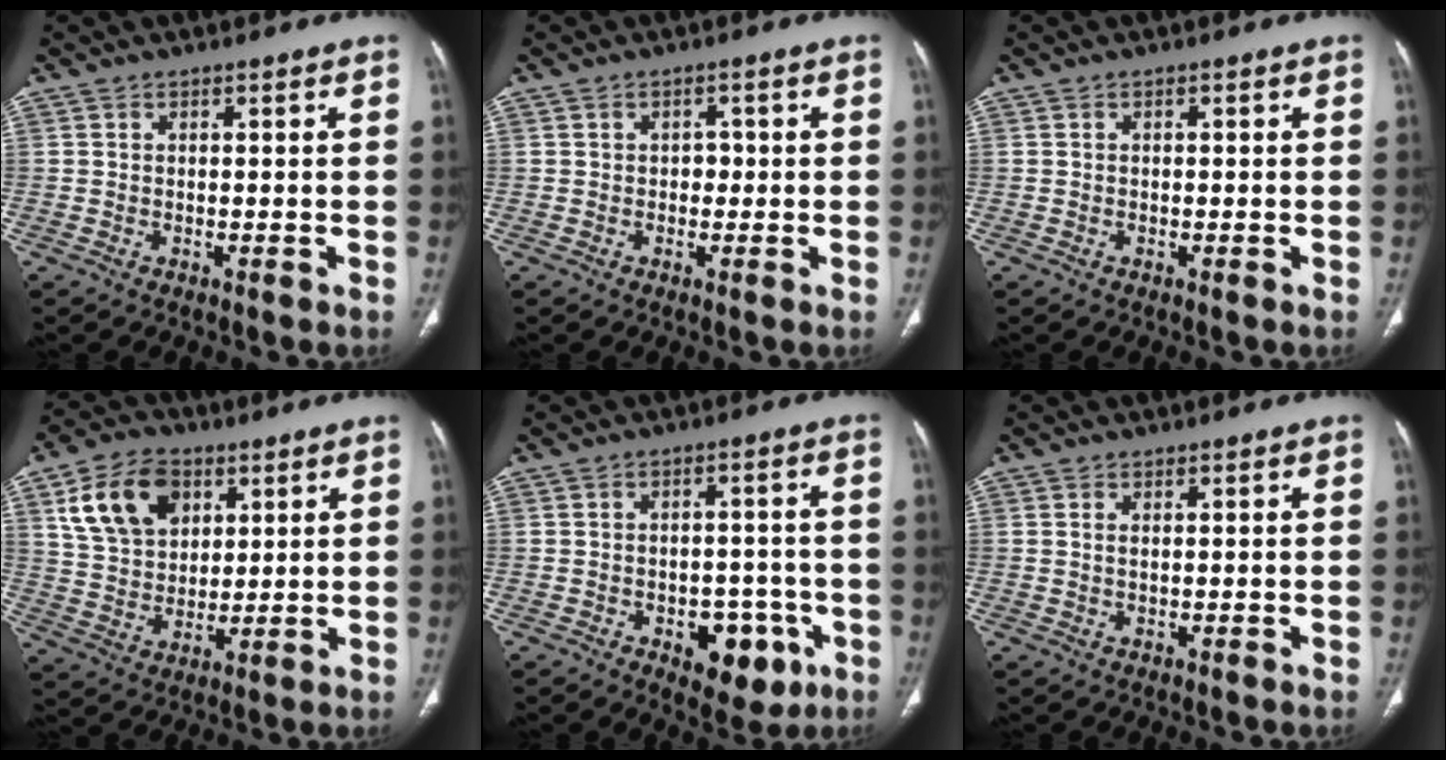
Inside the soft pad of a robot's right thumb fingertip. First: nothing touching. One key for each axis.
{"total": 1.7, "fx": -0.1, "fy": 1.4, "fz": 1.0, "tx": -0.003, "ty": 0.005, "tz": -0.005}
{"total": 0.0}
{"total": 14.2, "fx": 5.9, "fy": 9.8, "fz": 8.5, "tx": -0.127, "ty": -0.009, "tz": 0.112}
{"total": 9.4, "fx": -3.8, "fy": 5.7, "fz": 6.4, "tx": -0.049, "ty": 0.022, "tz": -0.040}
{"total": 0.8, "fx": 0.2, "fy": 0.3, "fz": 0.7, "tx": -0.019, "ty": 0.003, "tz": 0.007}